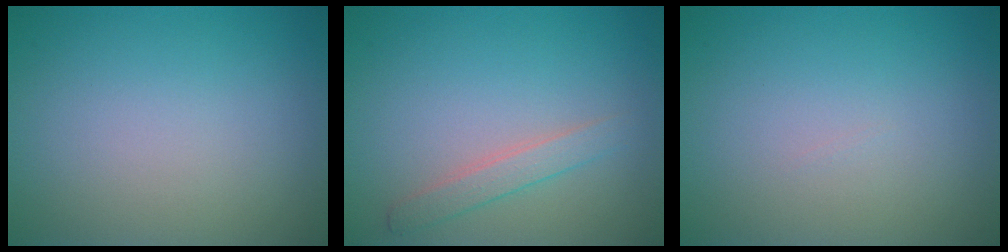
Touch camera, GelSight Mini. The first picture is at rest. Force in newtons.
{"total": 1.7, "press": 1.7, "slide": 0.1}
{"total": 0.0}